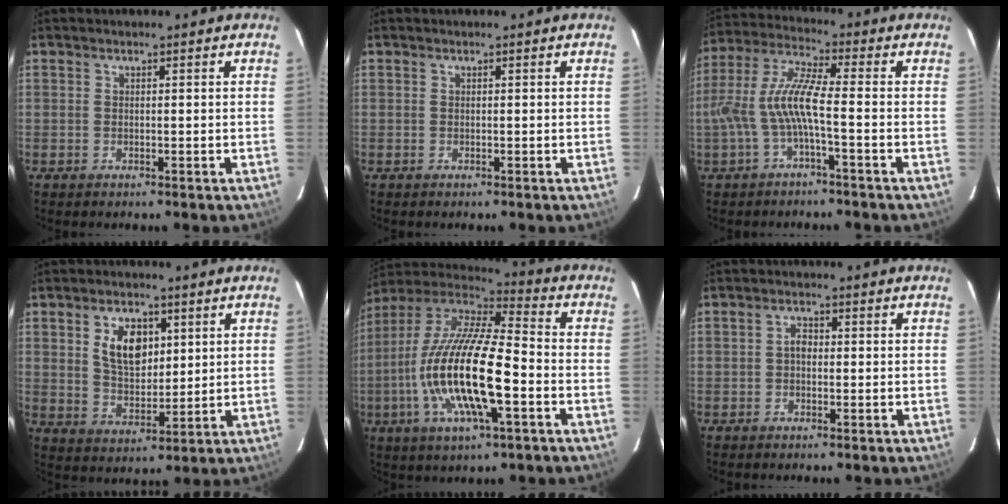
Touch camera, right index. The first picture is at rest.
{"total": 0.0}
{"total": 9.2, "force": [-2.5, 1.0, 8.8], "torque": [-0.193, 0.008, -0.044]}
{"total": 8.8, "force": [3.0, 5.2, 6.3], "torque": [-0.113, 0.008, 0.063]}
{"total": 21.7, "force": [-5.6, 5.6, 20.2], "torque": [-0.387, -0.025, -0.110]}
{"total": 1.7, "force": [-0.2, 1.2, 1.2], "torque": [-0.021, 0.008, -0.007]}